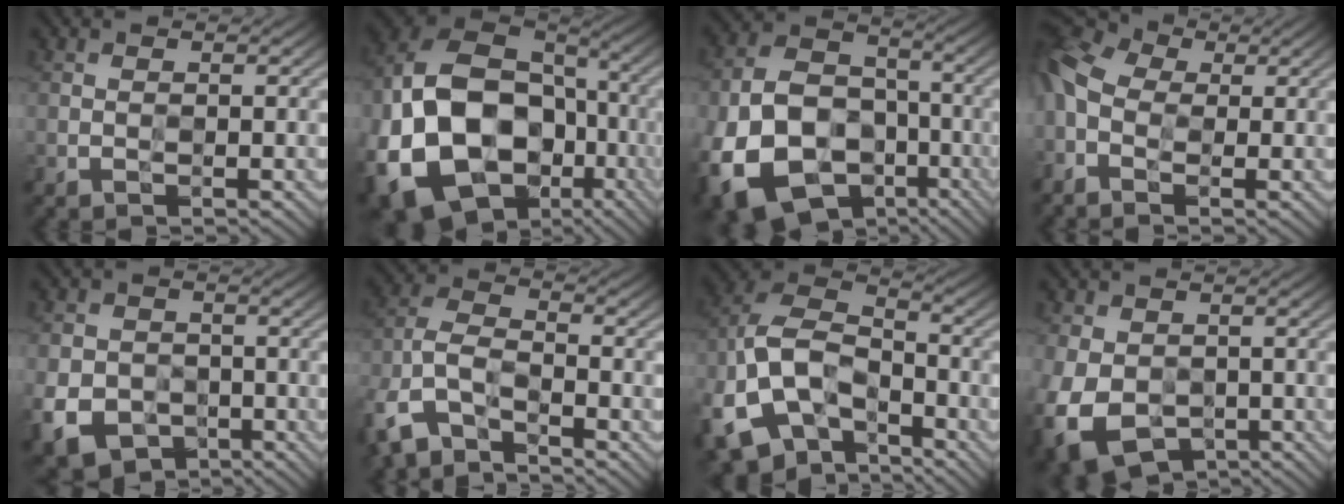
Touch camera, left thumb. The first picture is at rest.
{"total": 22.8, "force": [-5.8, 17.6, 13.4], "torque": [-0.304, -0.040, -0.088]}
{"total": 17.8, "force": [-7.2, 12.8, 10.0], "torque": [-0.230, -0.041, -0.130]}
{"total": 9.0, "force": [-1.2, 6.2, 6.4], "torque": [-0.183, 0.002, -0.035]}
{"total": 8.0, "force": [-3.3, 6.4, 3.5], "torque": [-0.090, -0.026, -0.070]}
{"total": 9.2, "force": [-6.6, 3.8, 5.3], "torque": [-0.123, -0.012, -0.155]}
{"total": 15.8, "force": [-7.6, 9.9, 9.8], "torque": [-0.245, -0.029, -0.149]}
{"total": 9.7, "force": [-3.1, 7.2, 5.8], "torque": [-0.147, -0.032, -0.051]}